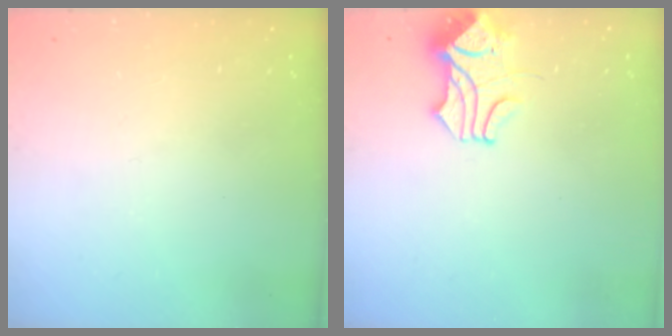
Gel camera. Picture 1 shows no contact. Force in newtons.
{"total": 2.1, "press": 1.8, "slide": 0.9}